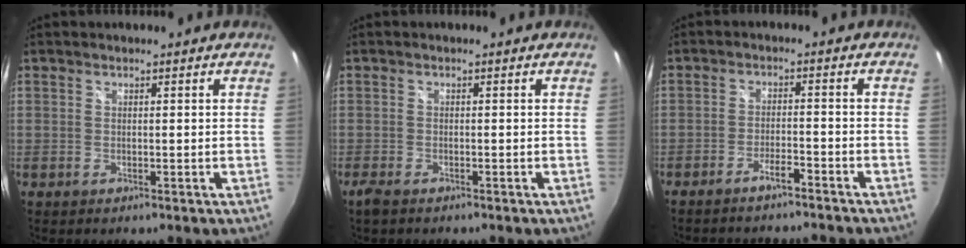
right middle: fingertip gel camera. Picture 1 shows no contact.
{"total": 2.2, "force": [-1.7, 0.6, 1.2], "torque": [-0.028, -0.005, -0.033]}
{"total": 4.6, "force": [-4.3, 0.0, 1.6], "torque": [-0.049, 0.001, -0.068]}